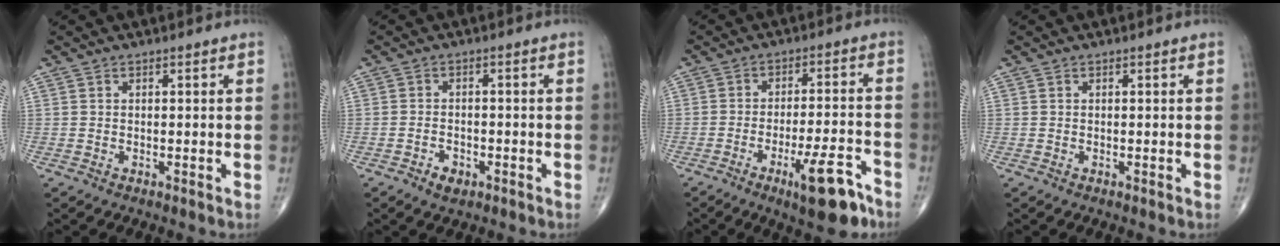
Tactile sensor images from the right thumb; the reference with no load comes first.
{"total": 3.0, "force": [-1.6, 1.9, 1.6], "torque": [-0.021, 0.006, -0.024]}
{"total": 11.2, "force": [-6.5, 2.9, 8.6], "torque": [-0.123, 0.035, -0.093]}
{"total": 0.0}